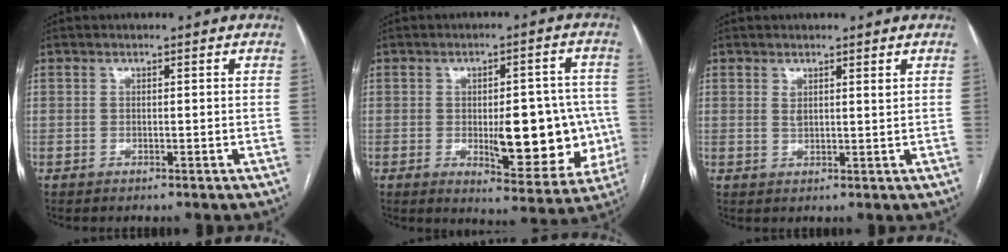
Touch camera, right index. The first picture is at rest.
{"total": 14.0, "force": [-2.0, 5.1, 12.9], "torque": [-0.154, 0.010, -0.012]}
{"total": 1.6, "force": [1.0, 0.4, 1.2], "torque": [-0.026, 0.000, 0.022]}